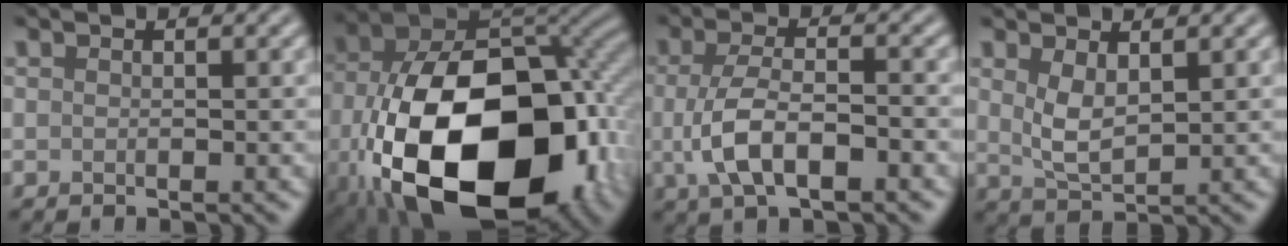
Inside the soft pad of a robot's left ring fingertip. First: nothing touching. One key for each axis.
{"total": 19.2, "fx": -5.4, "fy": 11.9, "fz": 14.1, "tx": -0.265, "ty": -0.042, "tz": -0.072}
{"total": 5.3, "fx": -1.3, "fy": 2.3, "fz": 4.6, "tx": -0.096, "ty": -0.004, "tz": -0.025}
{"total": 2.8, "fx": 1.1, "fy": 1.2, "fz": 2.3, "tx": -0.054, "ty": -0.005, "tz": 0.027}